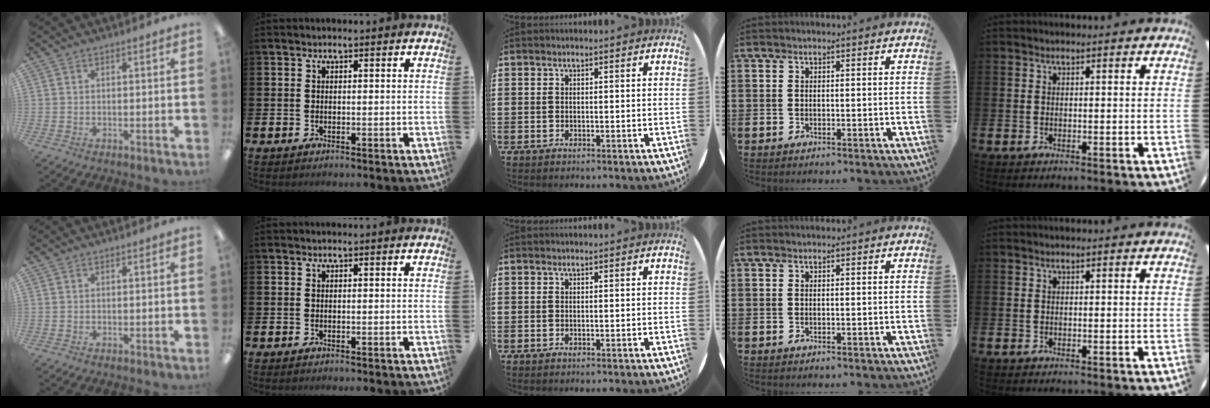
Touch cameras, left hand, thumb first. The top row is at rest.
{}